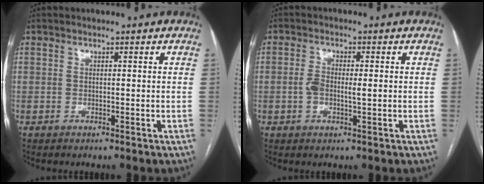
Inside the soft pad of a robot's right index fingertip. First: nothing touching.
{"total": 3.7, "force": [-0.1, 1.4, 3.4], "torque": [-0.070, 0.009, -0.001]}